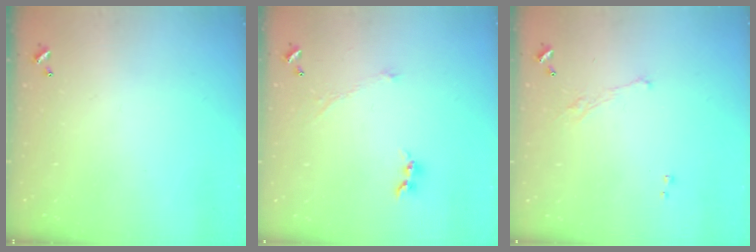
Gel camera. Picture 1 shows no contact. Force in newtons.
{"total": 1.2, "press": 1.2, "slide": 0.1}
{"total": 1.9, "press": 1.7, "slide": 0.8}